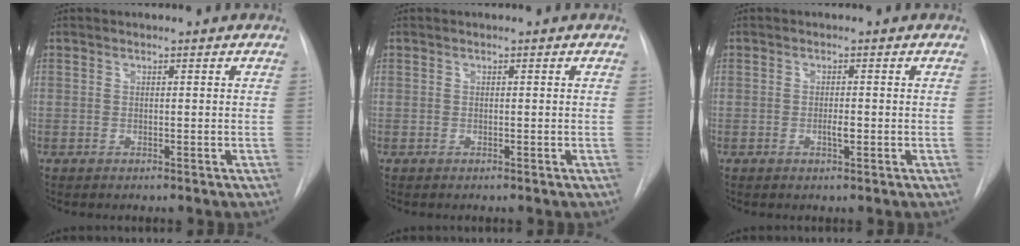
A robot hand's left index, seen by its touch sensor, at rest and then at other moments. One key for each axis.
{"total": 0.0}
{"total": 1.4, "fx": -0.7, "fy": 0.3, "fz": 1.2, "tx": -0.023, "ty": -0.006, "tz": -0.012}